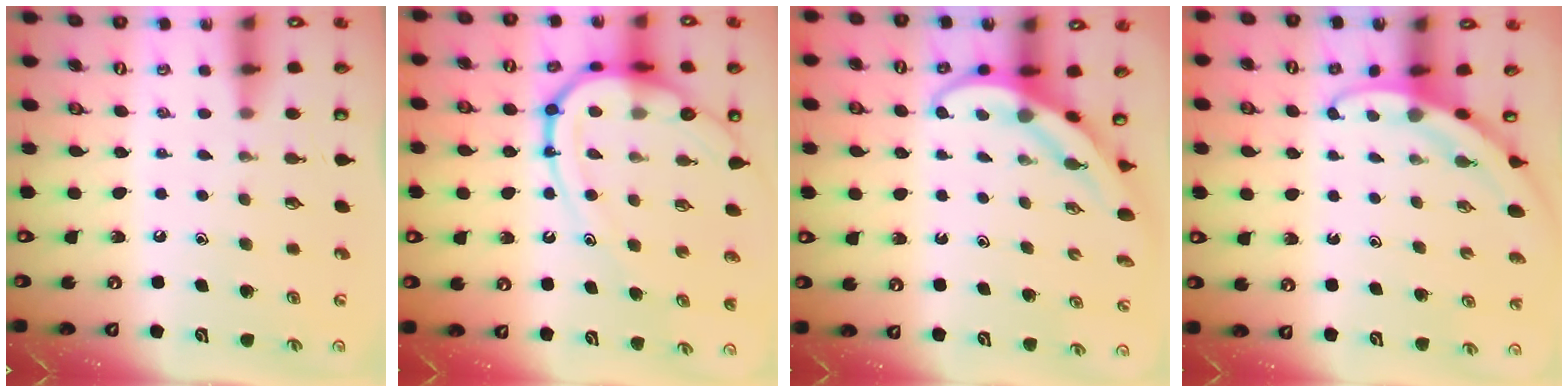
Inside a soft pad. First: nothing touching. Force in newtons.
{"total": 16.1, "press": 16.0, "slide": 1.5}
{"total": 3.9, "press": 3.9, "slide": 0.4}
{"total": 3.1, "press": 3.1, "slide": 0.1}